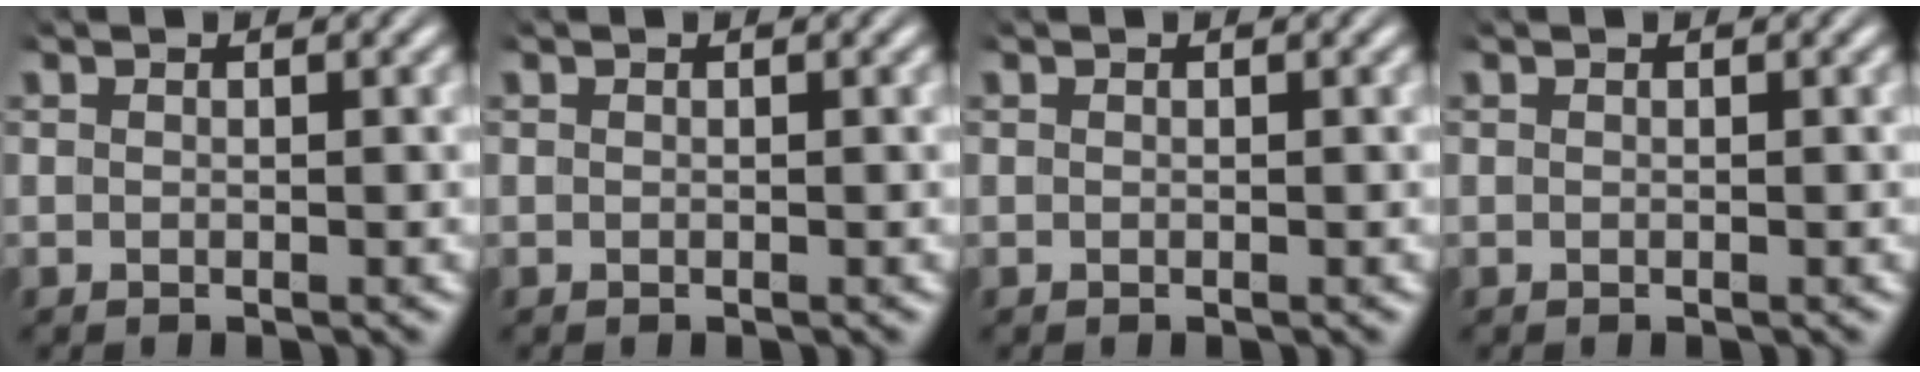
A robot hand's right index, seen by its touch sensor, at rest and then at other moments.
{"total": 0.0}
{"total": 0.0}
{"total": 0.0}